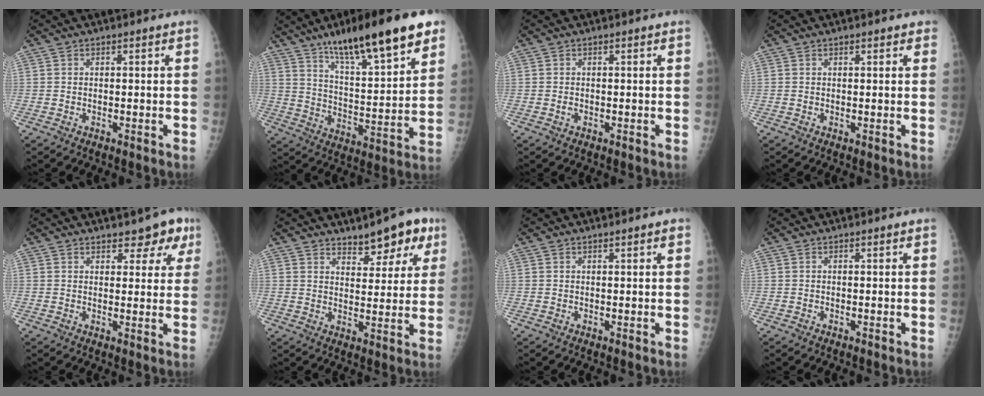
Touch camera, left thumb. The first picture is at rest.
{"total": 22.0, "force": [14.1, 4.7, 16.2], "torque": [-0.229, -0.052, 0.226]}
{"total": 0.5, "force": [-0.1, 0.3, 0.4], "torque": [-0.007, -0.001, -0.001]}
{"total": 1.6, "force": [1.1, 0.6, 0.9], "torque": [-0.006, -0.001, 0.011]}
{"total": 5.9, "force": [4.0, 3.1, 3.1], "torque": [0.001, -0.016, 0.048]}
{"total": 8.7, "force": [5.8, 3.9, 5.1], "torque": [-0.033, -0.031, 0.083]}
{"total": 1.2, "force": [0.8, 0.1, 0.9], "torque": [-0.012, -0.001, 0.011]}
{"total": 0.0}